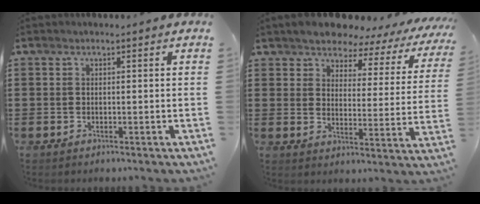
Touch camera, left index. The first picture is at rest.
{"total": 5.3, "force": [5.1, 1.2, 0.9], "torque": [-0.043, -0.039, 0.083]}